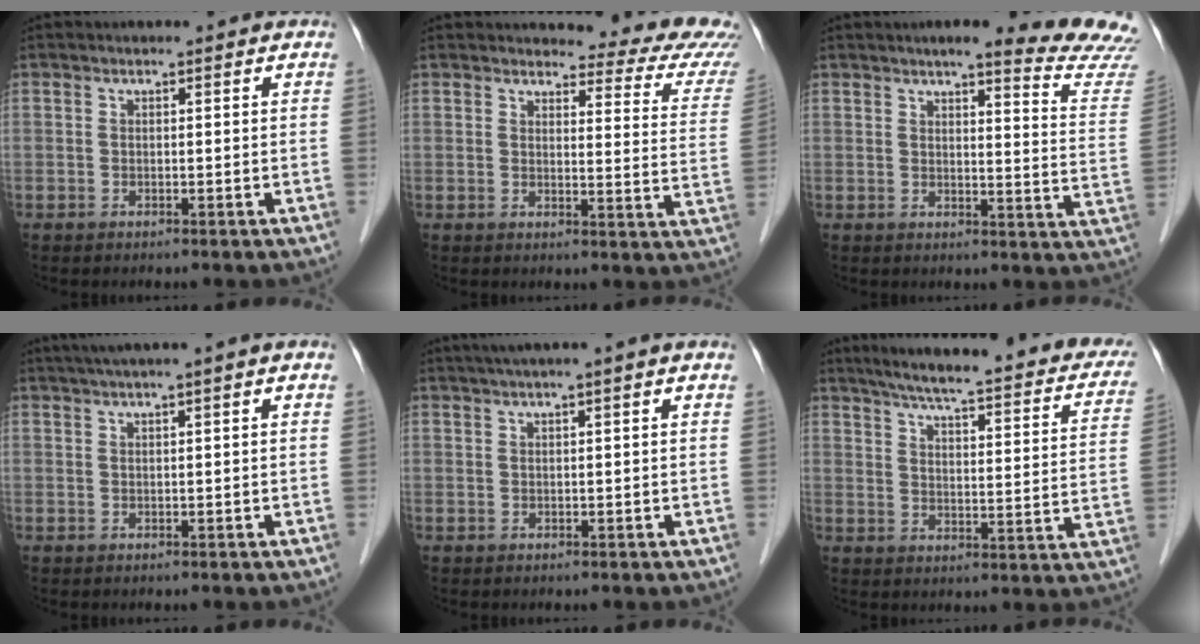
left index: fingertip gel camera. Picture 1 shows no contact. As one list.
[{"total": 13.6, "force": [13.1, 1.8, 3.2], "torque": [-0.010, -0.086, 0.113]}, {"total": 15.0, "force": [14.1, -0.4, 5.0], "torque": [-0.049, -0.090, 0.141]}, {"total": 4.7, "force": [2.7, -0.3, 3.9], "torque": [-0.069, 0.023, 0.046]}, {"total": 4.3, "force": [2.5, -0.4, 3.5], "torque": [-0.061, 0.022, 0.043]}, {"total": 27.2, "force": [22.4, 4.2, 15.0], "torque": [-0.208, -0.013, 0.267]}]